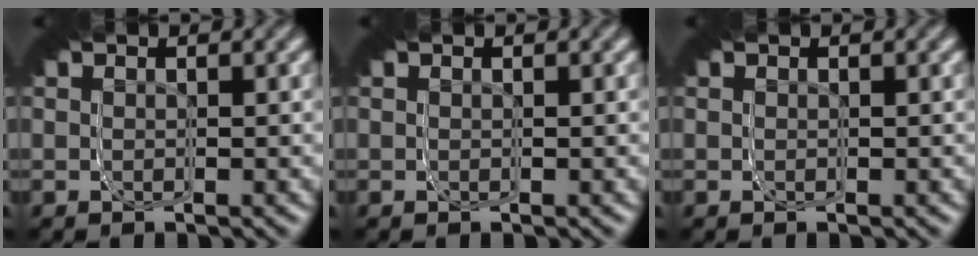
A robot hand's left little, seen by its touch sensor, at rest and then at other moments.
{"total": 0.0}
{"total": 0.0}